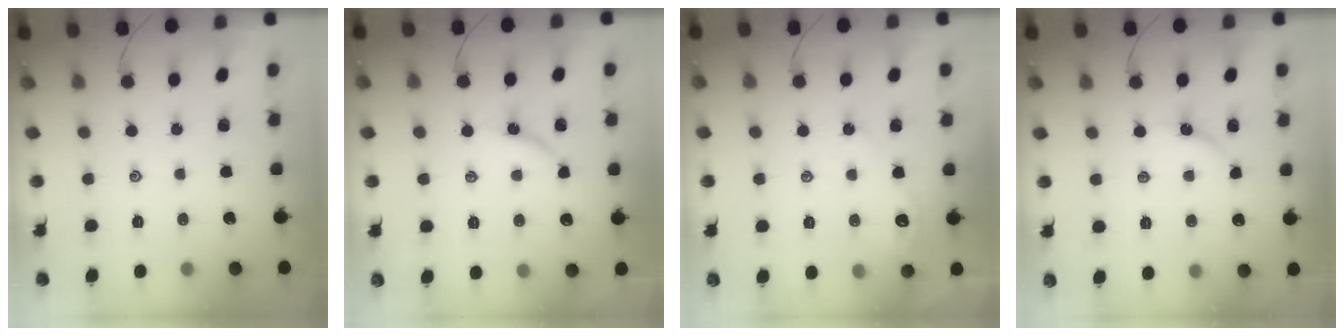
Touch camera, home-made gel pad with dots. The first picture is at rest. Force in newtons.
{"total": 3.5, "press": 3.4, "slide": 0.5}
{"total": 3.1, "press": 3.1, "slide": 0.5}
{"total": 3.4, "press": 3.3, "slide": 0.6}